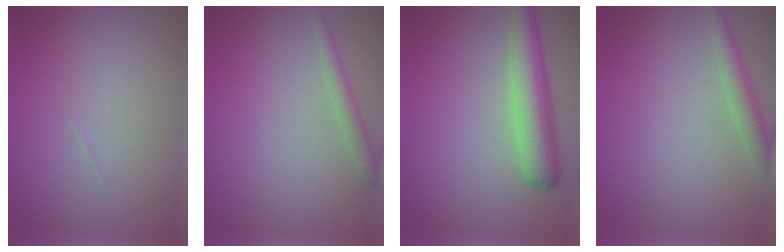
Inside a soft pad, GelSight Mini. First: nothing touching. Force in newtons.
{"total": 1.8, "press": 1.8, "slide": 0.1}
{"total": 5.5, "press": 5.5, "slide": 0.2}
{"total": 3.0, "press": 2.9, "slide": 0.1}